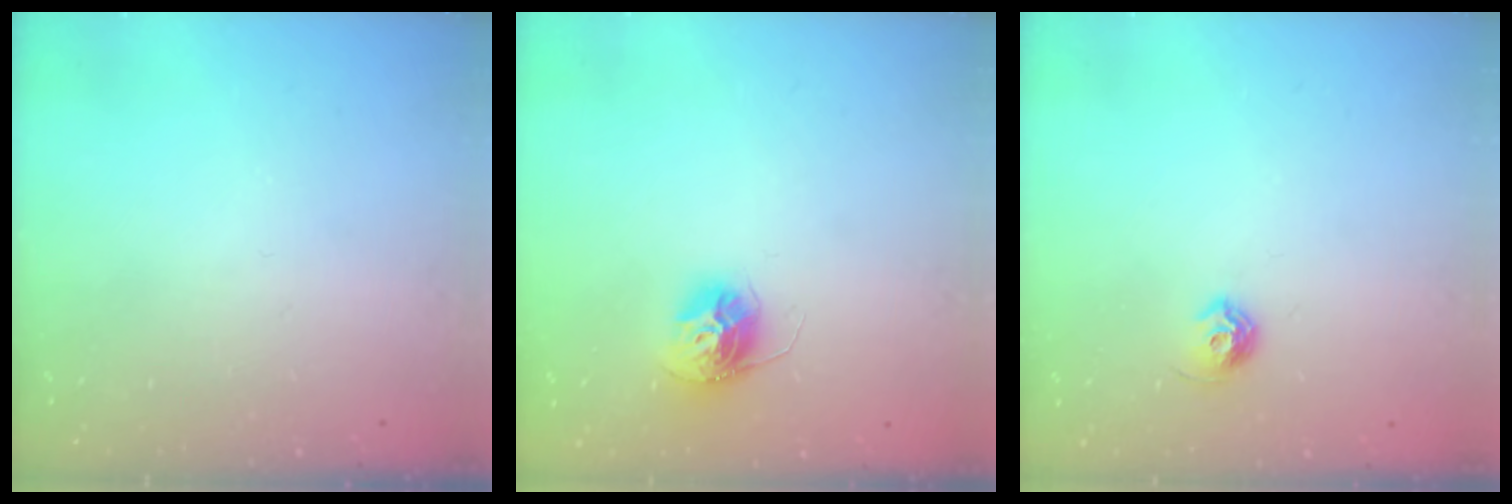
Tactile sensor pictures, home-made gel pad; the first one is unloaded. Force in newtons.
{"total": 11.9, "press": 11.9, "slide": 1.0}
{"total": 6.1, "press": 6.0, "slide": 1.1}